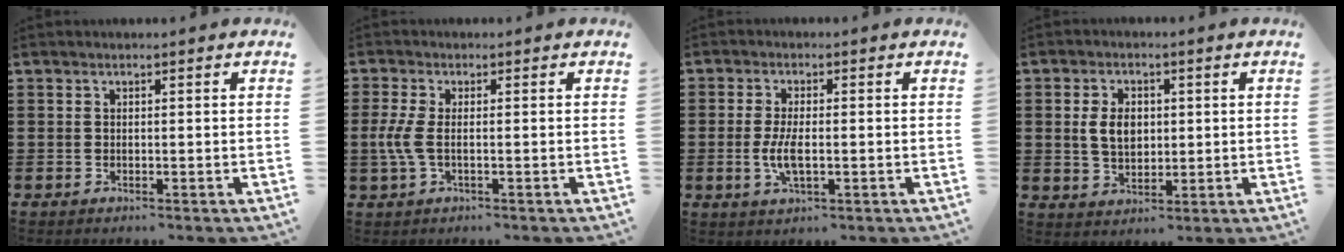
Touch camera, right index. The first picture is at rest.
{"total": 3.9, "force": [-0.6, 1.3, 3.7], "torque": [-0.103, -0.012, -0.021]}
{"total": 4.4, "force": [-0.6, 1.6, 4.1], "torque": [-0.091, -0.005, -0.017]}
{"total": 5.2, "force": [0.6, 3.5, 3.8], "torque": [-0.081, 0.007, 0.004]}